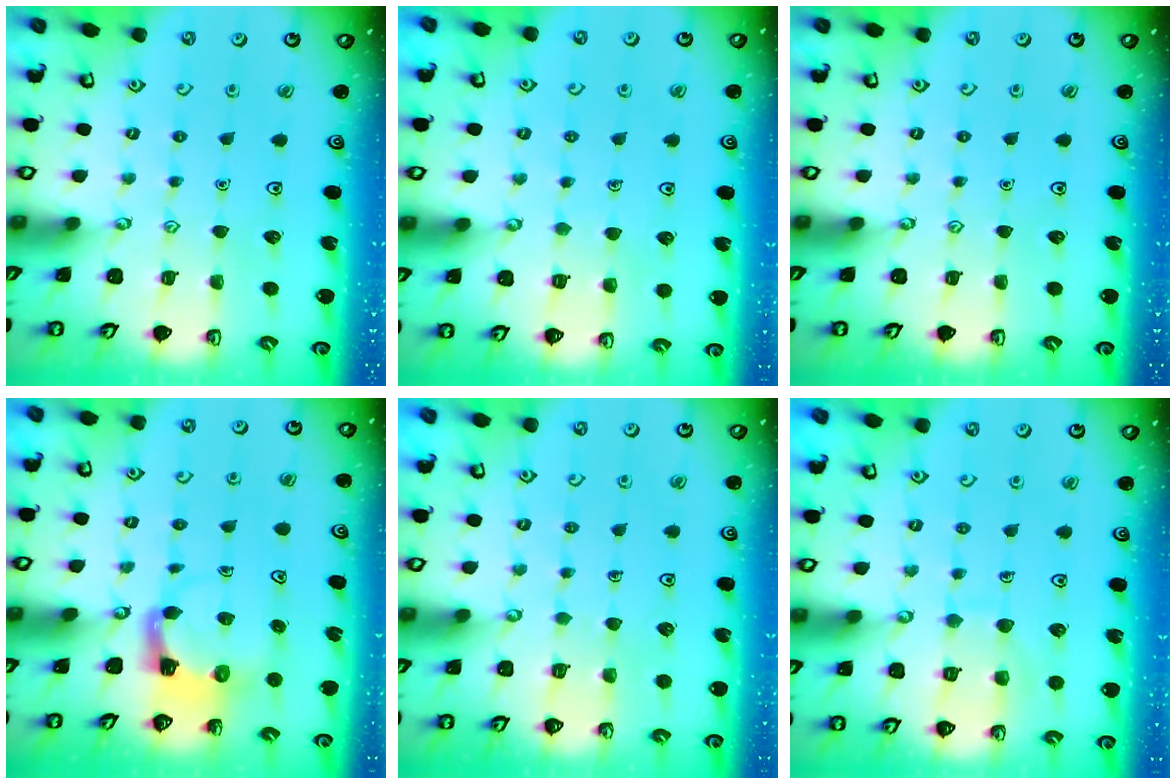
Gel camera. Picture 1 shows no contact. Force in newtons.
{"total": 4.3, "press": 4.3, "slide": 0.4}
{"total": 0.0}
{"total": 3.9, "press": 3.8, "slide": 0.7}
{"total": 3.5, "press": 3.5, "slide": 0.3}
{"total": 7.5, "press": 7.5, "slide": 0.7}